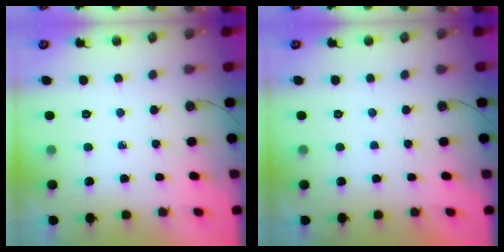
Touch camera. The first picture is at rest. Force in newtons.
{"total": 0.0}